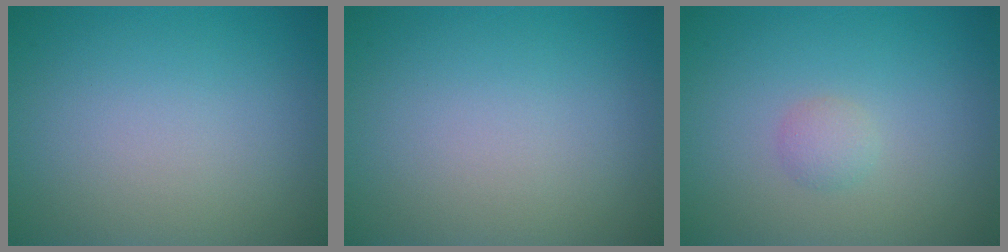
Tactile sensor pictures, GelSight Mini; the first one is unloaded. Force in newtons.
{"total": 0.0}
{"total": 1.1, "press": 1.1, "slide": 0.1}